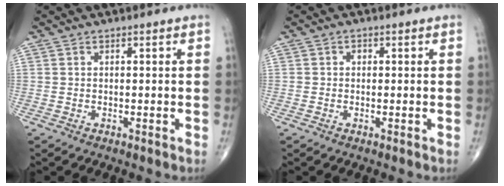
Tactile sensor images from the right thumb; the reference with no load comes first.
{"total": 1.0, "force": [0.1, 0.9, 0.5], "torque": [-0.003, 0.003, 0.000]}